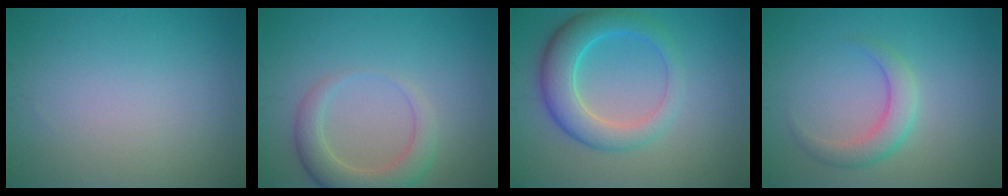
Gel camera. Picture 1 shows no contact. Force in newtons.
{"total": 4.1, "press": 4.0, "slide": 0.5}
{"total": 5.8, "press": 5.8, "slide": 0.5}
{"total": 2.8, "press": 2.8, "slide": 0.1}